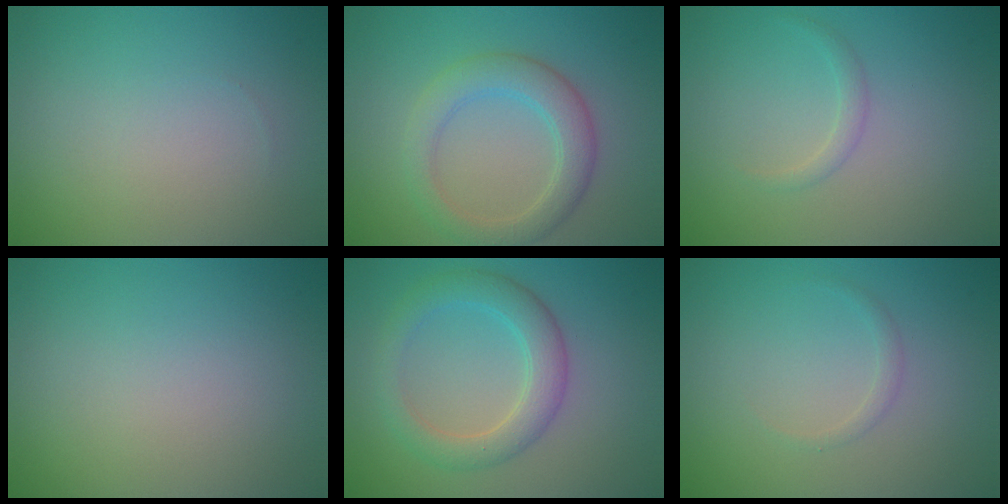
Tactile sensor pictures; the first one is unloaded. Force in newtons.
{"total": 3.8, "press": 3.8, "slide": 0.1}
{"total": 1.0, "press": 1.0, "slide": 0.1}
{"total": 0.0}
{"total": 4.0, "press": 3.9, "slide": 0.4}
{"total": 0.8, "press": 0.8, "slide": 0.0}